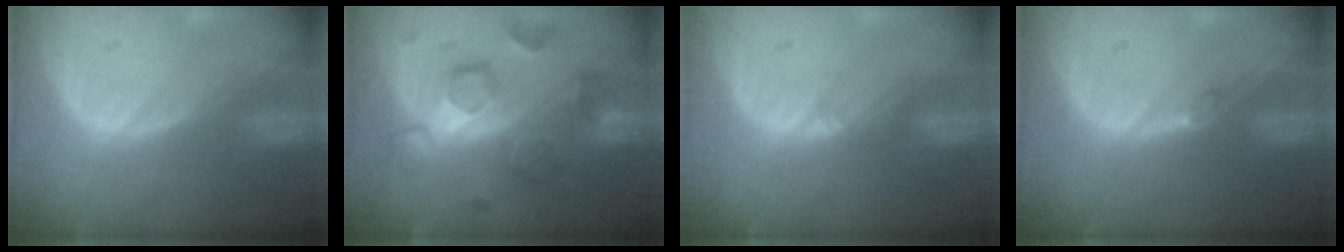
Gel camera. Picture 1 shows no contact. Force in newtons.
{"total": 8.5, "press": 8.5, "slide": 0.2}
{"total": 0.9, "press": 0.8, "slide": 0.2}
{"total": 0.9, "press": 0.9, "slide": 0.3}